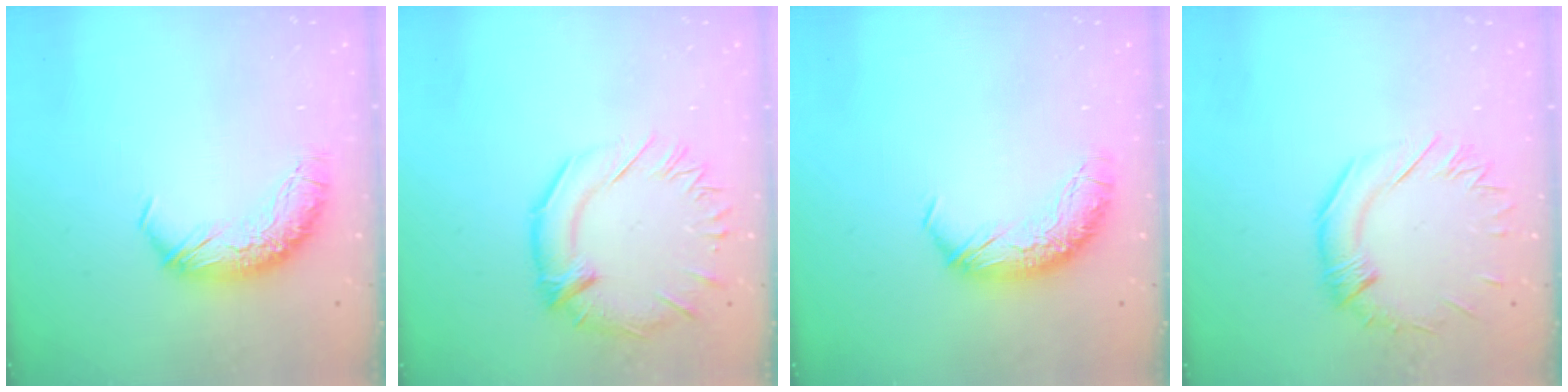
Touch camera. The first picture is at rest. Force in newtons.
{"total": 2.6, "press": 2.1, "slide": 1.5}
{"total": 0.0}
{"total": 0.7, "press": 0.0, "slide": 0.7}